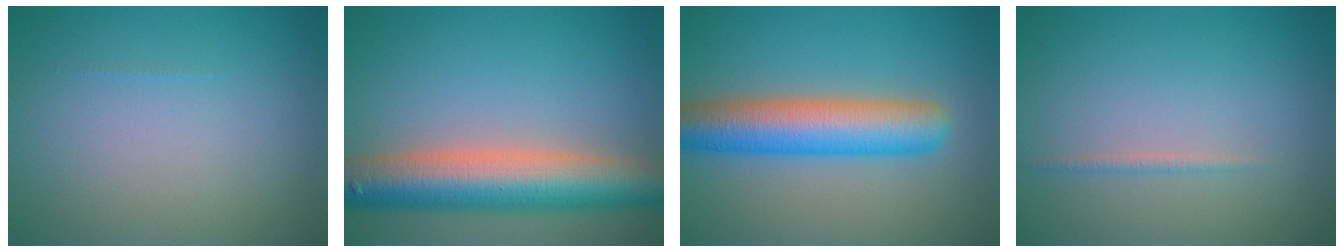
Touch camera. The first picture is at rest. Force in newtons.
{"total": 9.4, "press": 9.3, "slide": 0.6}
{"total": 7.4, "press": 7.4, "slide": 0.2}
{"total": 0.8, "press": 0.7, "slide": 0.1}